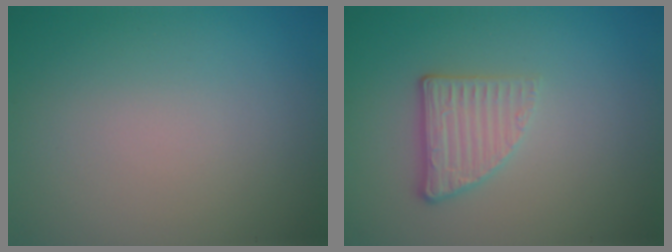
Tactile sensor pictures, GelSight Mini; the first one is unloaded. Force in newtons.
{"total": 2.7, "press": 2.3, "slide": 1.4}